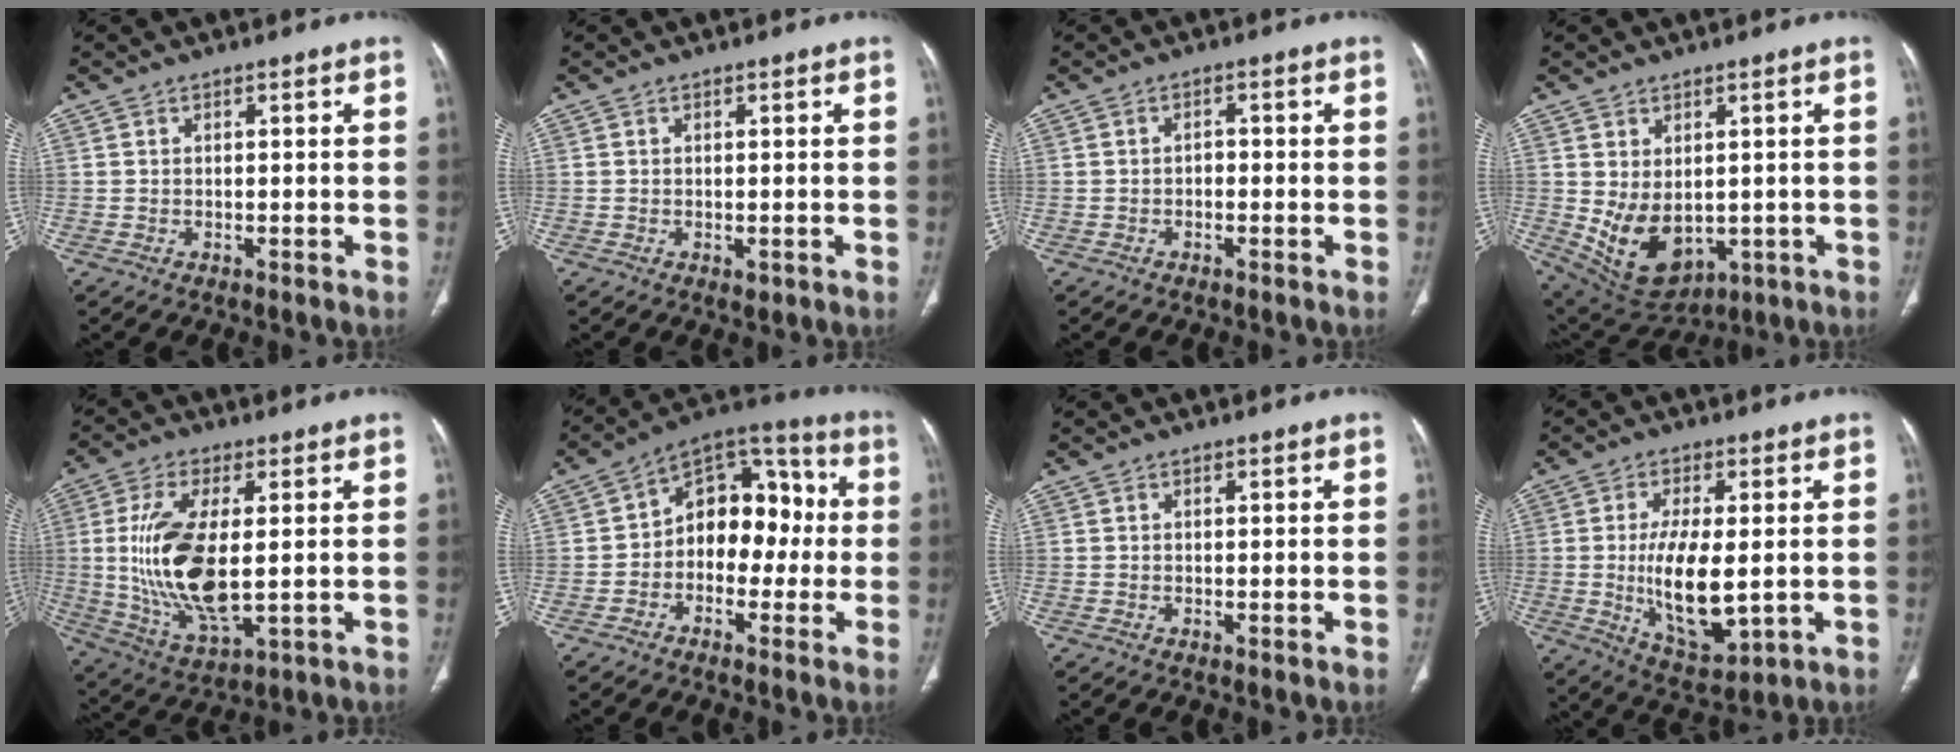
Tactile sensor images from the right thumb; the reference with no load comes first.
{"total": 0.9, "force": [-0.2, 0.5, 0.7], "torque": [-0.010, -0.004, 0.000]}
{"total": 1.3, "force": [-0.5, 0.9, 0.8], "torque": [-0.006, 0.005, -0.011]}
{"total": 11.2, "force": [-0.7, 7.6, 8.2], "torque": [-0.128, -0.011, 0.024]}
{"total": 16.8, "force": [0.6, 7.1, 15.2], "torque": [-0.312, -0.019, 0.024]}
{"total": 14.0, "force": [-0.8, 9.7, 10.0], "torque": [-0.095, 0.051, -0.030]}
{"total": 0.0}
{"total": 13.2, "force": [-0.7, 5.6, 11.9], "torque": [-0.205, -0.022, 0.001]}